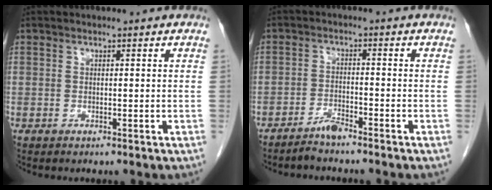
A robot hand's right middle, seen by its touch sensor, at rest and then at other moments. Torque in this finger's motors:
{"motor_torque": [-0.20, -0.21, 0.04, 0.00]}